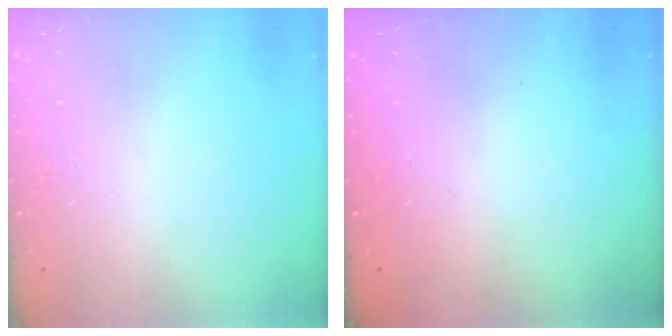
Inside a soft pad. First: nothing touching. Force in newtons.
{"total": 2.6, "press": 2.4, "slide": 0.8}